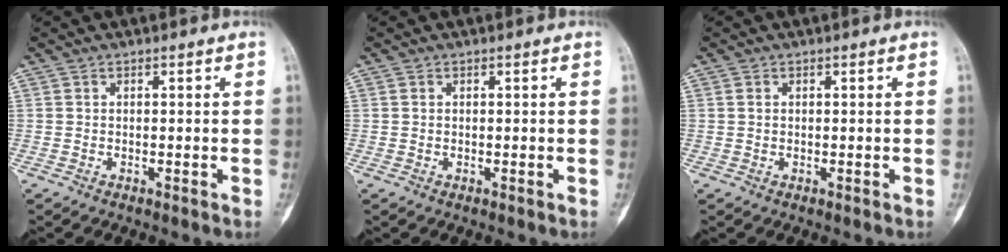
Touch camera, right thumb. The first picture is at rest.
{"total": 0.0}
{"total": 0.6, "force": [0.2, 0.4, 0.4], "torque": [-0.012, 0.002, 0.005]}